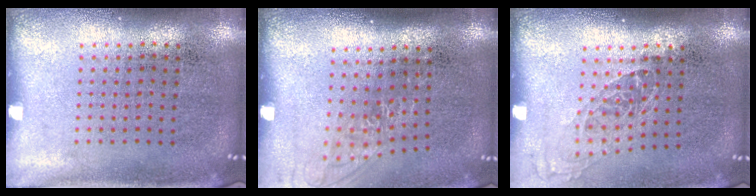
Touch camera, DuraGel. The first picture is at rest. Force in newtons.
{"total": 1.2, "press": 1.0, "slide": 0.7}
{"total": 1.2, "press": 1.0, "slide": 0.7}